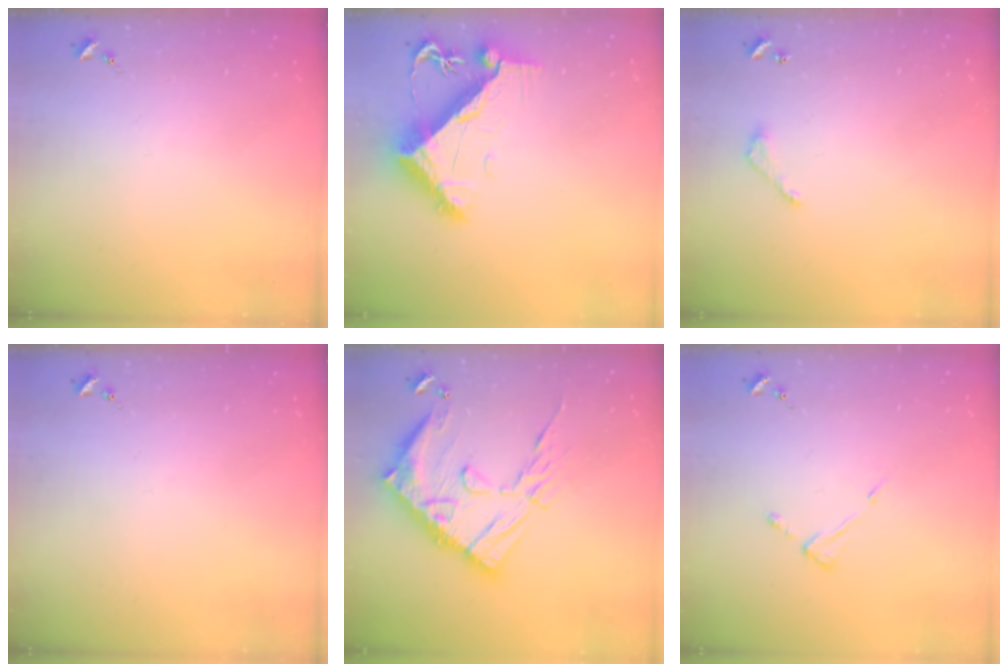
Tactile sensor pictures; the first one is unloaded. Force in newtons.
{"total": 10.5, "press": 10.4, "slide": 1.3}
{"total": 6.0, "press": 6.0, "slide": 0.6}
{"total": 0.0}
{"total": 22.5, "press": 22.4, "slide": 2.1}
{"total": 4.4, "press": 4.3, "slide": 0.7}